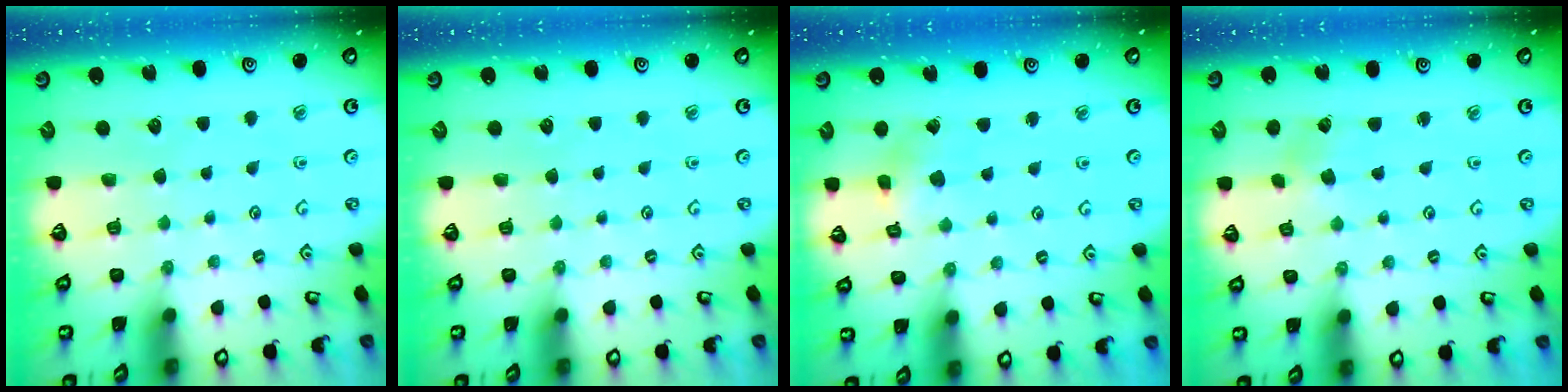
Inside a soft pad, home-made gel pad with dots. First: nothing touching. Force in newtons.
{"total": 0.0}
{"total": 2.9, "press": 2.9, "slide": 0.3}
{"total": 2.6, "press": 2.6, "slide": 0.6}